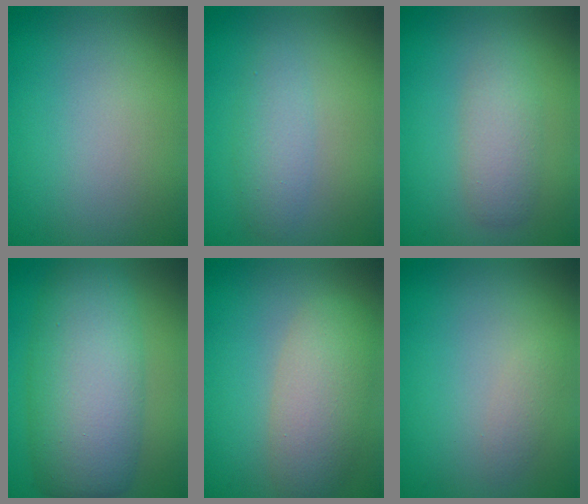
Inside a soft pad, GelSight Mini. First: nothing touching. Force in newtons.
{"total": 2.4, "press": 2.4, "slide": 0.0}
{"total": 2.7, "press": 2.7, "slide": 0.1}
{"total": 9.4, "press": 9.4, "slide": 0.5}
{"total": 4.6, "press": 4.6, "slide": 0.4}
{"total": 1.0, "press": 1.0, "slide": 0.0}